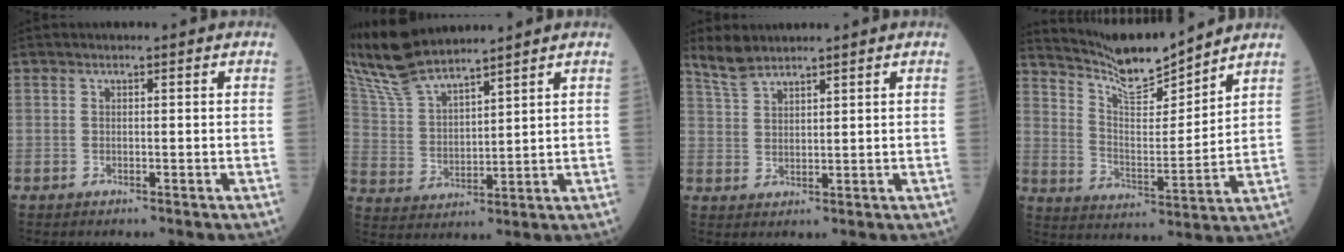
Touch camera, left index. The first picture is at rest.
{"total": 10.6, "force": [9.9, 1.4, 3.6], "torque": [-0.097, 0.018, 0.208]}
{"total": 3.8, "force": [3.6, 0.8, 0.8], "torque": [-0.026, 0.010, 0.078]}
{"total": 11.1, "force": [10.7, 0.0, 3.0], "torque": [-0.068, -0.006, 0.197]}